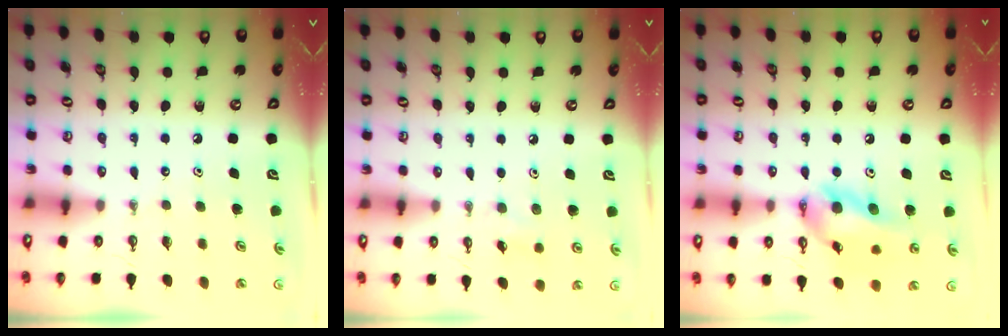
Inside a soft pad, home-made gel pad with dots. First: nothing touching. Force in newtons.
{"total": 5.3, "press": 5.1, "slide": 1.4}
{"total": 14.9, "press": 14.4, "slide": 3.8}